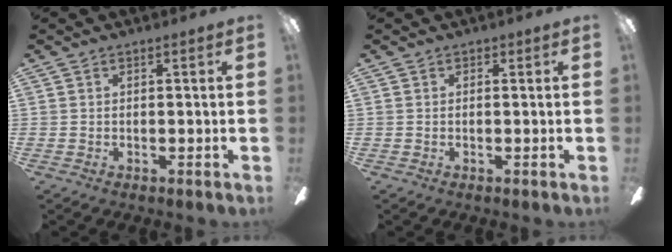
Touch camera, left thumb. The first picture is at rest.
{"total": 0.0}